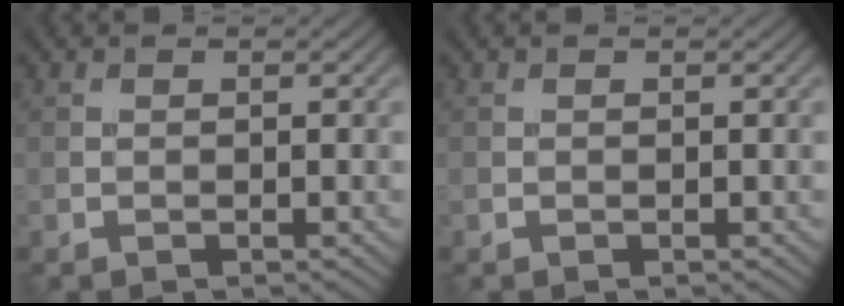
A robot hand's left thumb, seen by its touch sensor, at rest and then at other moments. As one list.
[{"total": 0.0}]